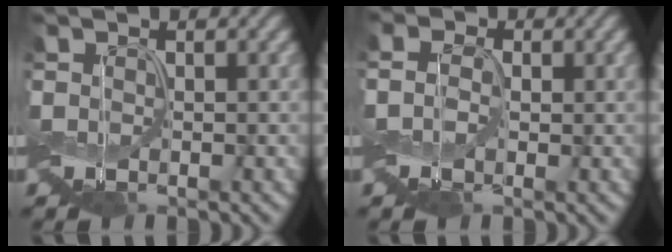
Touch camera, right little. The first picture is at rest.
{"total": 2.7, "force": [0.3, 2.2, 1.5], "torque": [-0.041, 0.012, -0.014]}